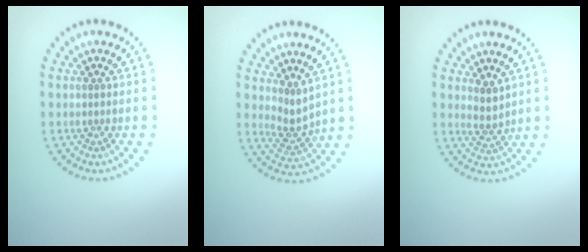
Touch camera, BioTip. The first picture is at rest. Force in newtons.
{"total": 2.1, "press": 1.5, "slide": 1.4}
{"total": 1.8, "press": 1.4, "slide": 1.1}